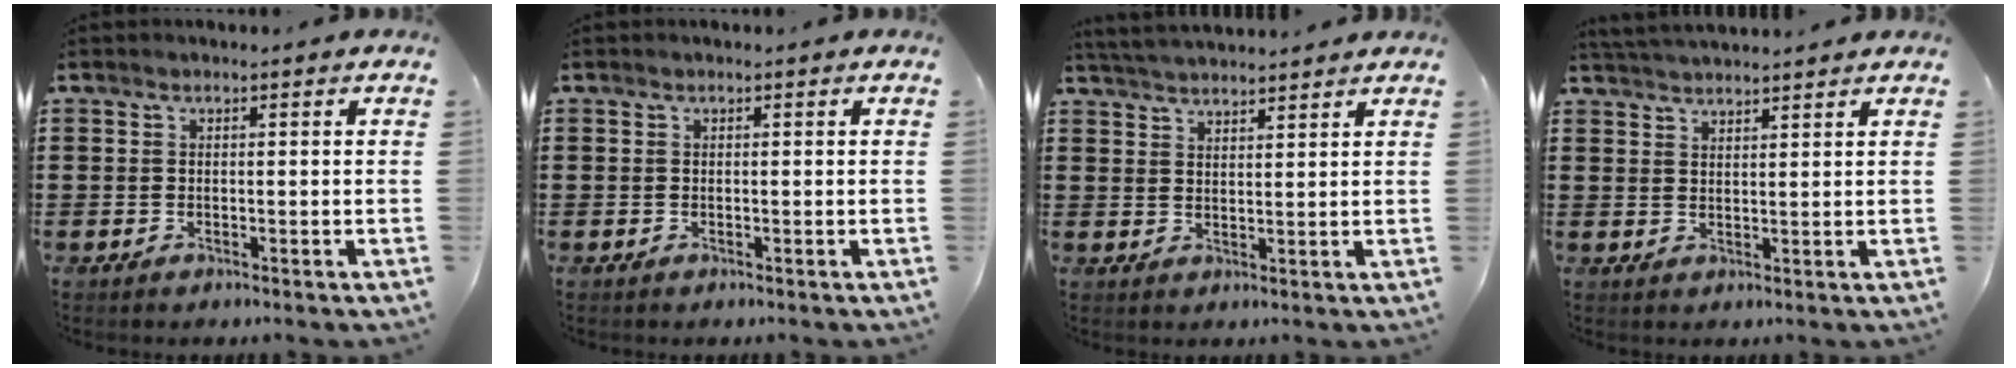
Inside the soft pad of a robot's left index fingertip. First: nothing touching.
{"total": 0.0}
{"total": 3.4, "force": [3.4, -0.3, 0.4], "torque": [-0.018, -0.009, 0.063]}
{"total": 2.8, "force": [2.8, -0.2, 0.3], "torque": [-0.013, -0.005, 0.053]}